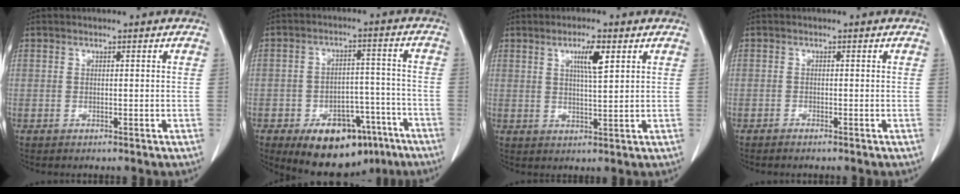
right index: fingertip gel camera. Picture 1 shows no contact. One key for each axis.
{"total": 14.2, "fx": -8.9, "fy": 7.8, "fz": 7.8, "tx": -0.094, "ty": 0.026, "tz": -0.125}
{"total": 4.6, "fx": 2.1, "fy": 0.4, "fz": 4.1, "tx": -0.071, "ty": -0.001, "tz": 0.035}
{"total": 0.7, "fx": -0.6, "fy": 0.0, "fz": 0.3, "tx": -0.009, "ty": -0.001, "tz": -0.008}